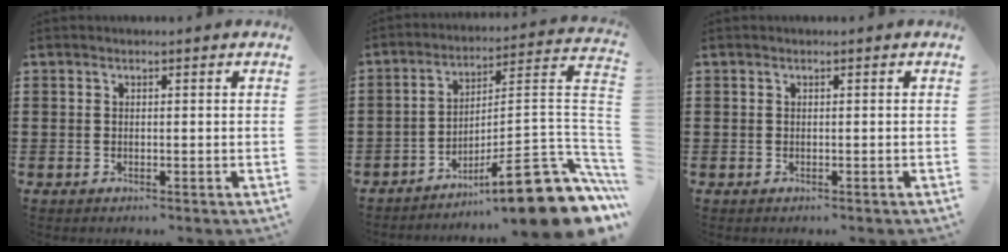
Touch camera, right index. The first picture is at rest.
{"total": 13.8, "force": [-8.9, 2.0, 10.4], "torque": [-0.125, 0.007, -0.155]}
{"total": 0.0}